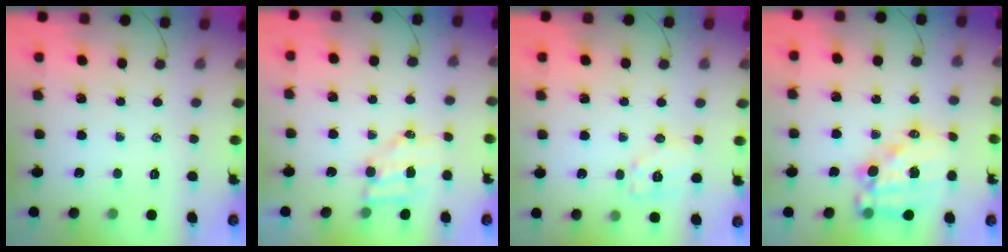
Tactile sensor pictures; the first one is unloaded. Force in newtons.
{"total": 6.3, "press": 6.2, "slide": 0.7}
{"total": 7.7, "press": 7.7, "slide": 0.4}
{"total": 13.5, "press": 13.2, "slide": 3.1}